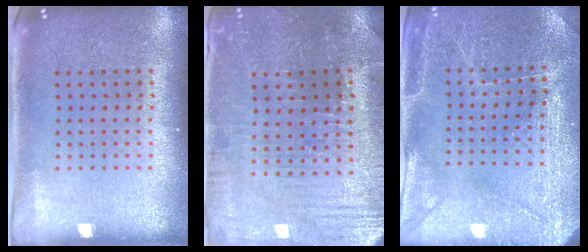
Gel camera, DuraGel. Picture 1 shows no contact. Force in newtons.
{"total": 1.3, "press": 1.2, "slide": 0.4}
{"total": 2.9, "press": 2.9, "slide": 0.3}